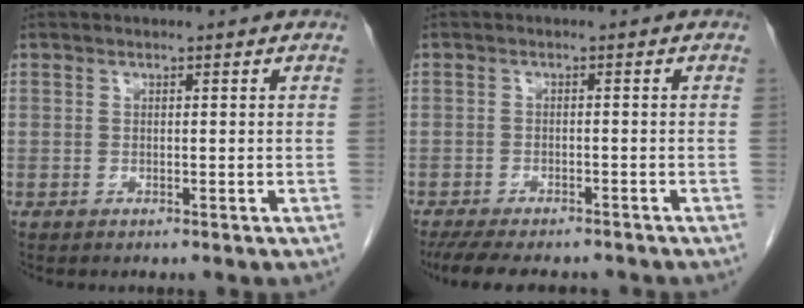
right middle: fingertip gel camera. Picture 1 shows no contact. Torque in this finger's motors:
{"motor_torque": [0.80, -0.50, 0.01, 0.03]}